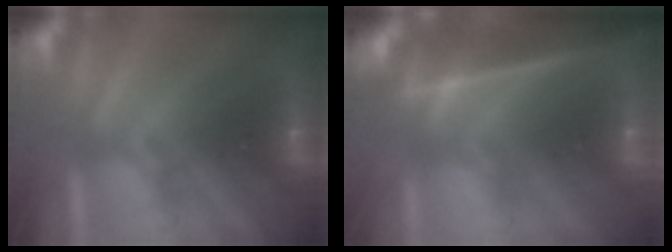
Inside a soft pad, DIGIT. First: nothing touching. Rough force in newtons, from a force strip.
{"total": 8.8}